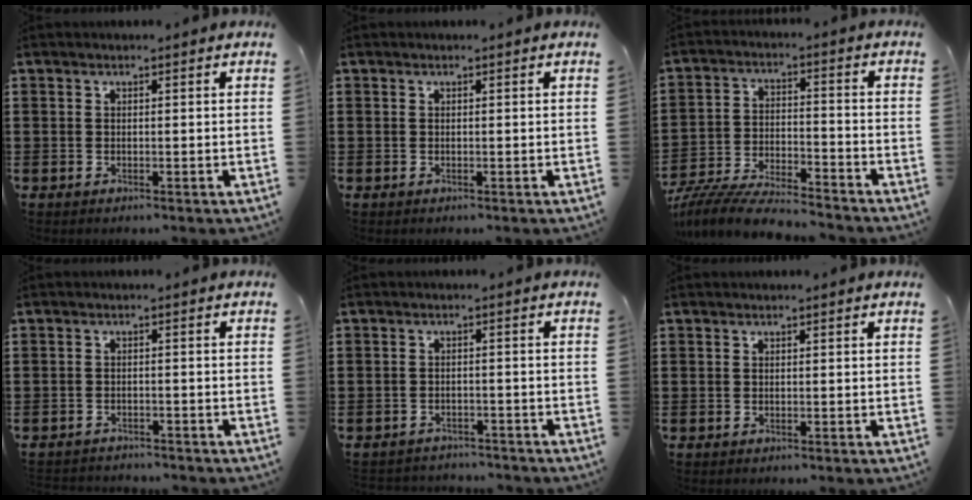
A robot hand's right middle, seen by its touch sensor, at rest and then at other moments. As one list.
[{"total": 0.0}, {"total": 8.0, "force": [-7.7, 0.6, 2.1], "torque": [-0.049, 0.004, -0.153]}, {"total": 1.2, "force": [-1.2, 0.0, -0.3], "torque": [0.000, -0.001, -0.025]}, {"total": 1.8, "force": [-1.8, 0.2, -0.4], "torque": [0.002, -0.002, -0.040]}, {"total": 0.0}]